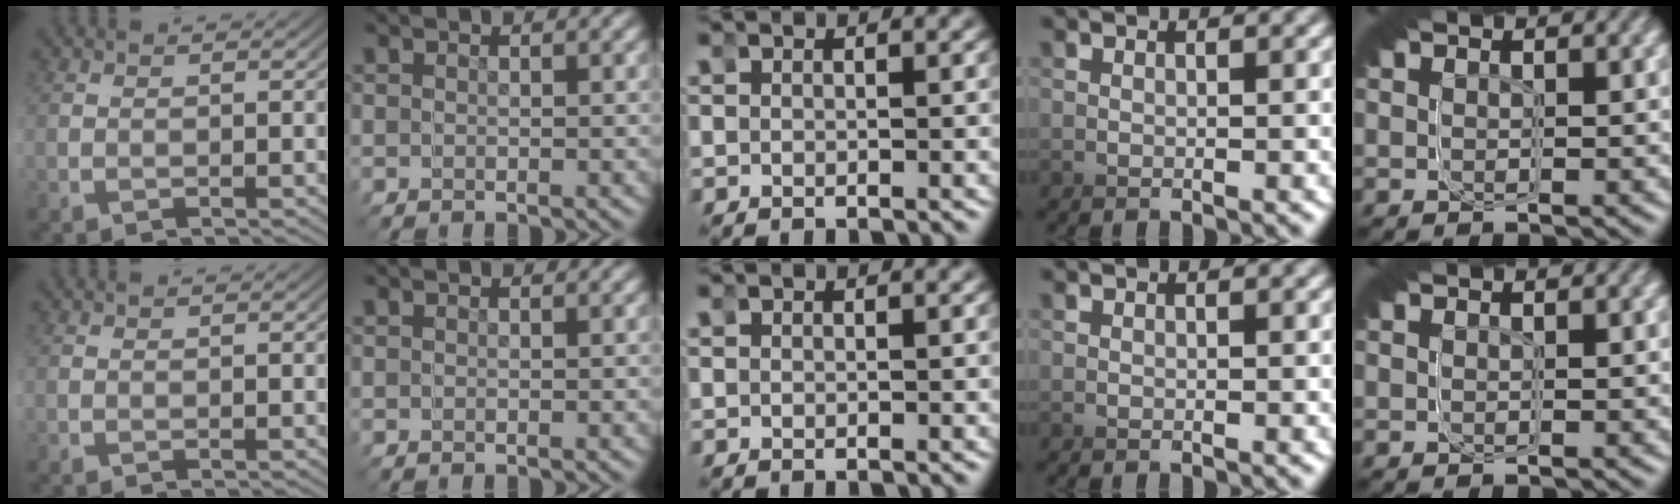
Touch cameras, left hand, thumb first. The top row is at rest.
{}